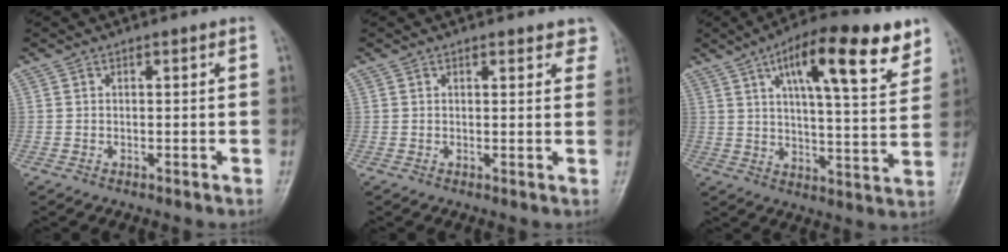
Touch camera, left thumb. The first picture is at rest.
{"total": 4.3, "force": [3.6, 1.6, 1.7], "torque": [0.010, -0.010, 0.031]}
{"total": 19.4, "force": [10.6, 5.6, 15.2], "torque": [-0.198, -0.028, 0.160]}